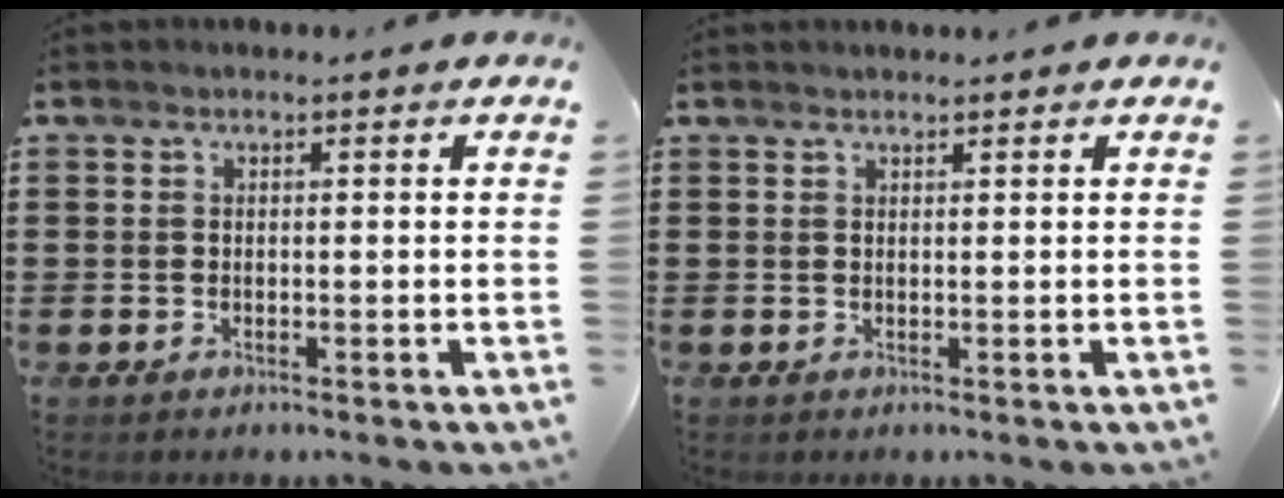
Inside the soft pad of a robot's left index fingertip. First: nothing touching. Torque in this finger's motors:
{"motor_torque": [2.14, 0.00, -0.07, -0.04]}